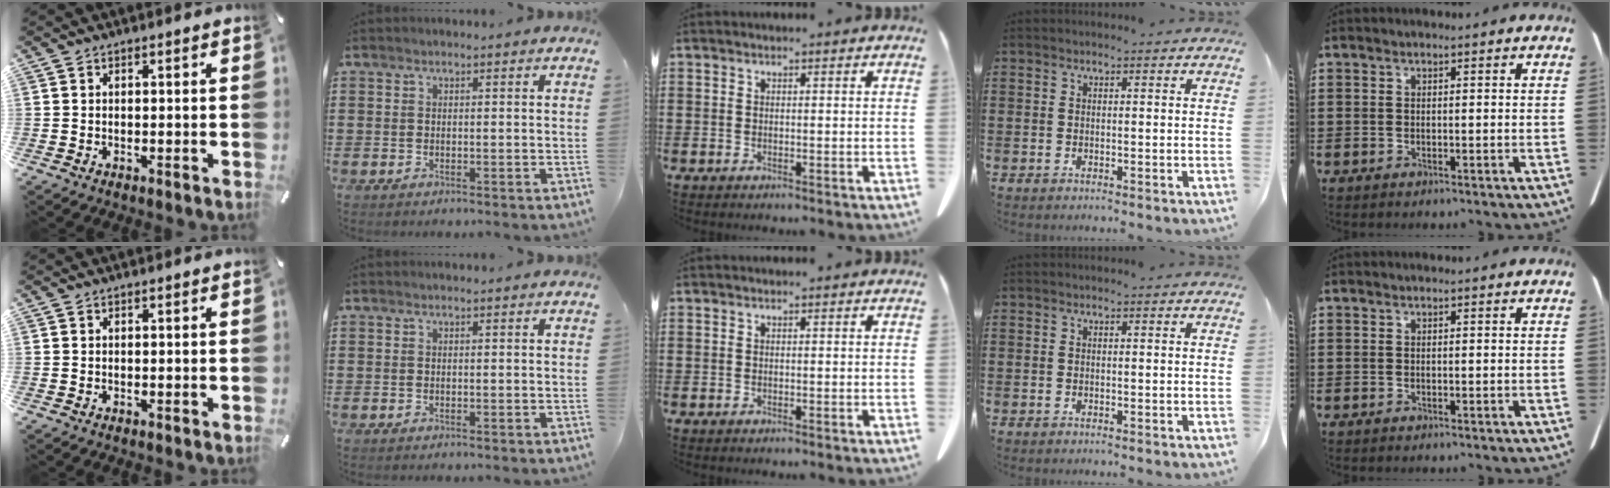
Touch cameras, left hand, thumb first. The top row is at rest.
{}